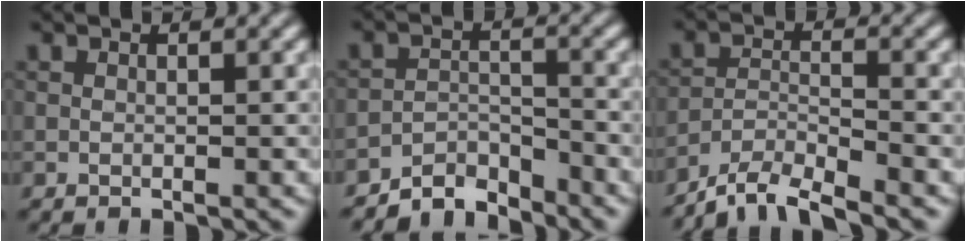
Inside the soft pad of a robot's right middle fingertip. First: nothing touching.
{"total": 3.6, "force": [-3.5, 0.5, 0.2], "torque": [0.001, 0.015, -0.065]}
{"total": 5.6, "force": [-5.3, 0.8, 1.8], "torque": [-0.032, 0.003, -0.091]}